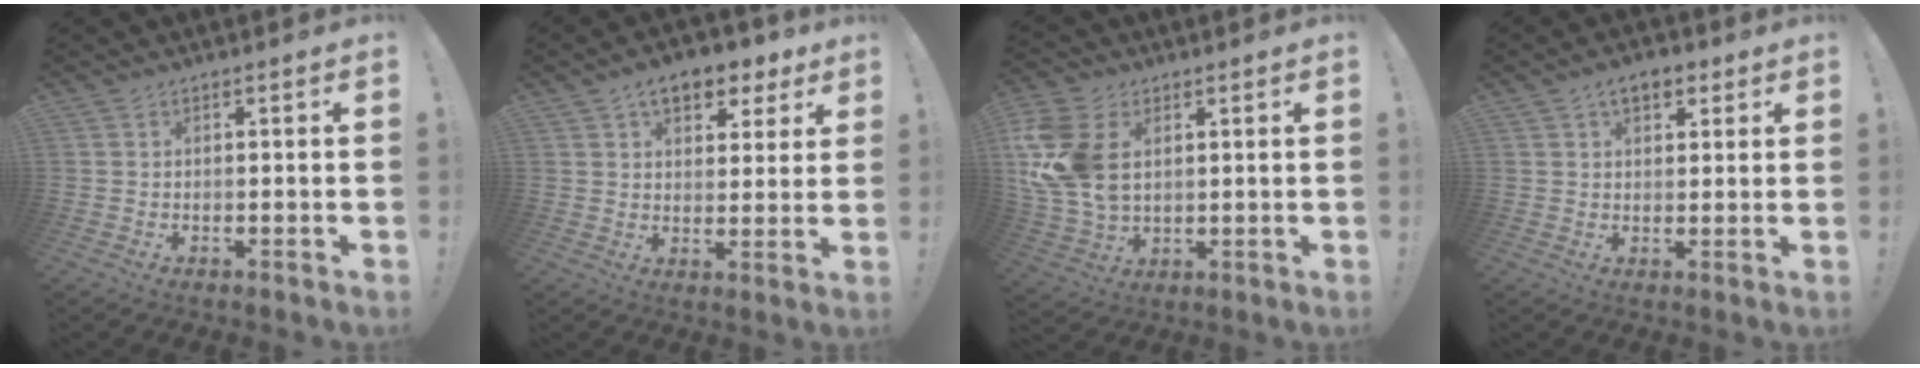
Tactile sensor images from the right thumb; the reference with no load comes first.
{"total": 9.8, "force": [5.6, 5.7, 5.8], "torque": [-0.079, -0.024, 0.101]}
{"total": 16.8, "force": [4.2, 11.4, 11.6], "torque": [-0.251, -0.014, 0.080]}
{"total": 6.0, "force": [3.0, 3.6, 3.7], "torque": [-0.045, -0.004, 0.050]}